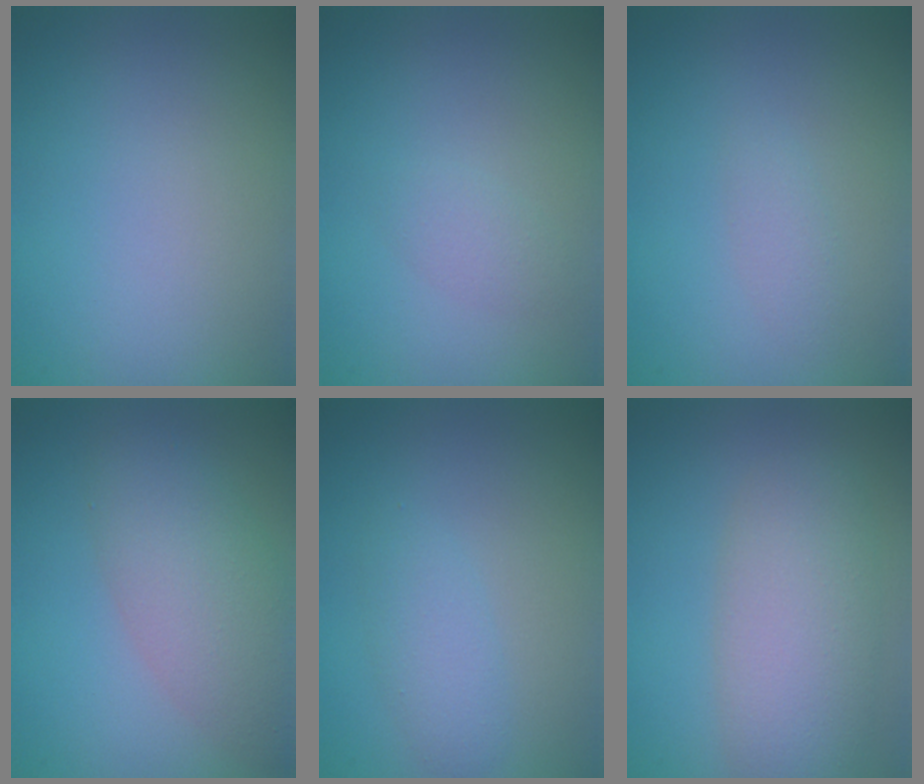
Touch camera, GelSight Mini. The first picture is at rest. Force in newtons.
{"total": 1.2, "press": 1.2, "slide": 0.1}
{"total": 1.1, "press": 1.1, "slide": 0.0}
{"total": 5.2, "press": 5.2, "slide": 0.3}
{"total": 2.0, "press": 2.0, "slide": 0.1}
{"total": 5.9, "press": 5.9, "slide": 0.6}